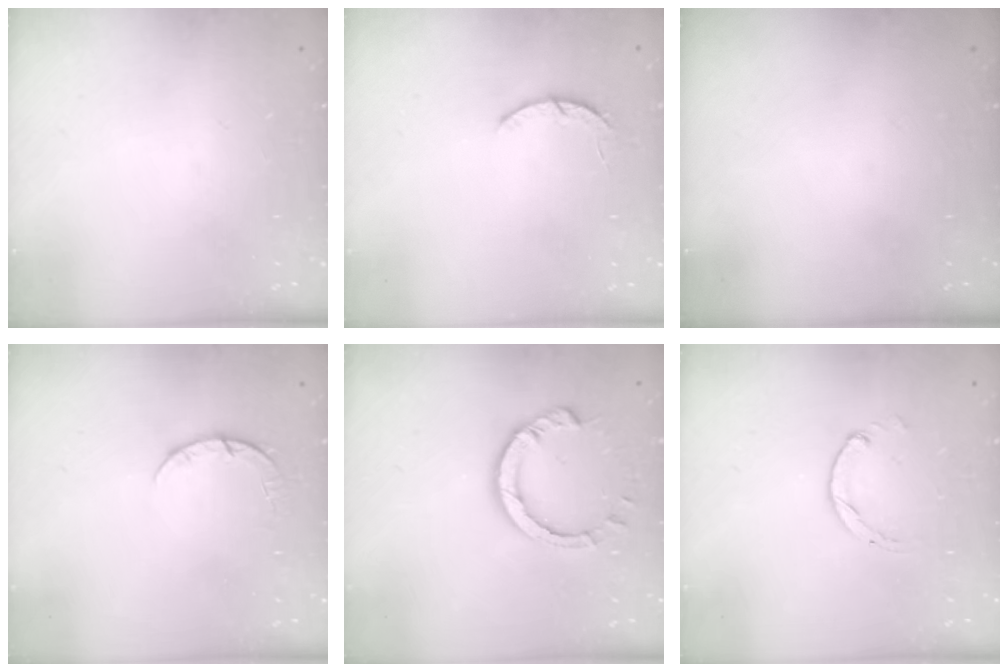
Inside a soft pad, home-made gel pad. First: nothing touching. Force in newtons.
{"total": 2.9, "press": 2.8, "slide": 0.5}
{"total": 0.0}
{"total": 3.2, "press": 3.2, "slide": 0.5}
{"total": 6.3, "press": 6.3, "slide": 0.6}
{"total": 0.0}